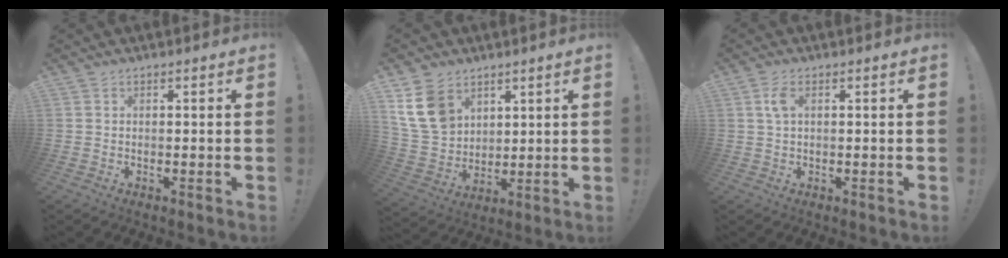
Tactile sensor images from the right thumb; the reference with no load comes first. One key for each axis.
{"total": 14.4, "fx": 7.3, "fy": 10.4, "fz": 6.8, "tx": -0.130, "ty": -0.029, "tz": 0.150}
{"total": 3.6, "fx": 1.0, "fy": 1.6, "fz": 3.1, "tx": -0.055, "ty": 0.002, "tz": 0.015}